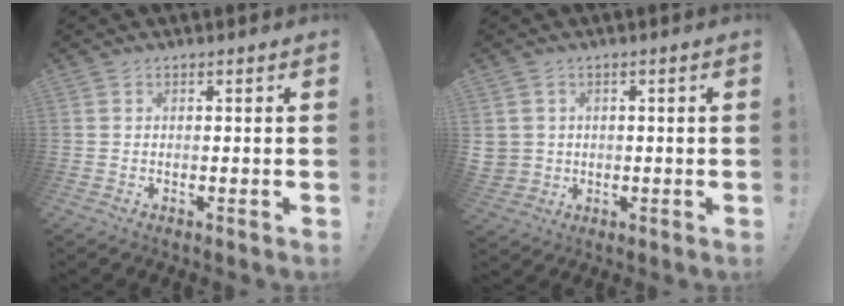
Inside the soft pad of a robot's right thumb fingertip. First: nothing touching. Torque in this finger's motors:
{"motor_torque": [0.12, -0.33, 0.42, -0.01, 0.00]}